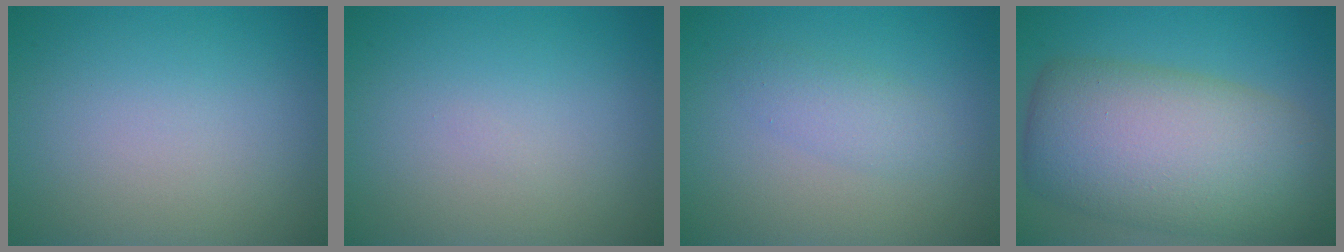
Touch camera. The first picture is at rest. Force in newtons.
{"total": 0.0}
{"total": 1.9, "press": 1.9, "slide": 0.1}
{"total": 12.0, "press": 12.0, "slide": 0.5}